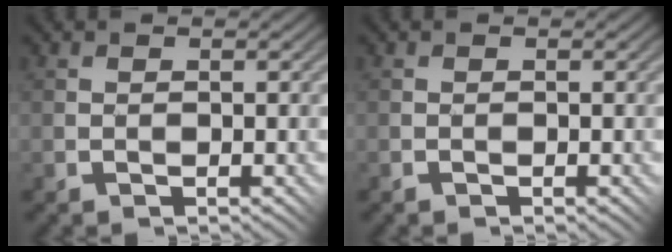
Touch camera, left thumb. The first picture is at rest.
{"total": 0.0}